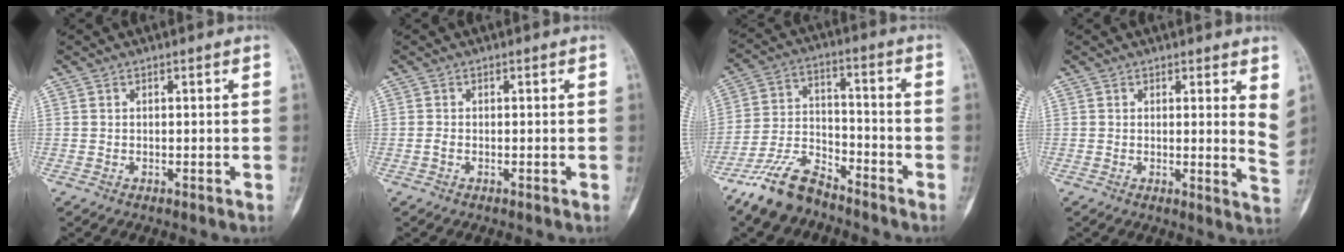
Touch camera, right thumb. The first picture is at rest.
{"total": 0.6, "force": [-0.3, 0.2, 0.5], "torque": [-0.013, -0.001, -0.006]}
{"total": 11.2, "force": [-8.8, 4.7, 4.9], "torque": [-0.089, 0.055, -0.175]}
{"total": 5.5, "force": [3.1, 1.0, 4.4], "torque": [-0.047, -0.027, 0.027]}